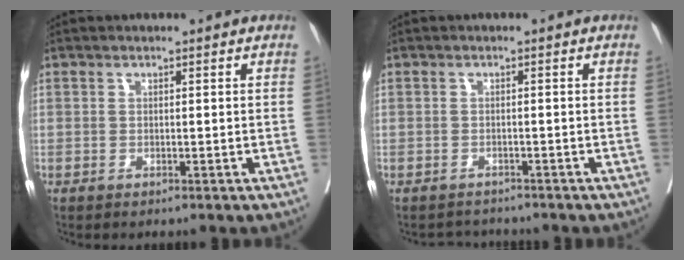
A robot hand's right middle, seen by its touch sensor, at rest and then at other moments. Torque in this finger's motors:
{"motor_torque": [-0.47, -0.42, -0.23, -0.06]}